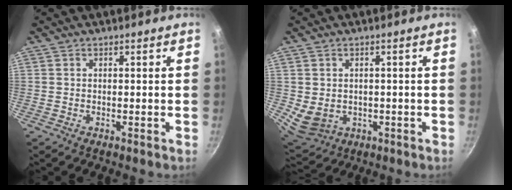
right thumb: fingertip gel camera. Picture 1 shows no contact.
{"total": 6.3, "force": [-0.4, 5.3, 3.5], "torque": [-0.045, -0.005, 0.011]}